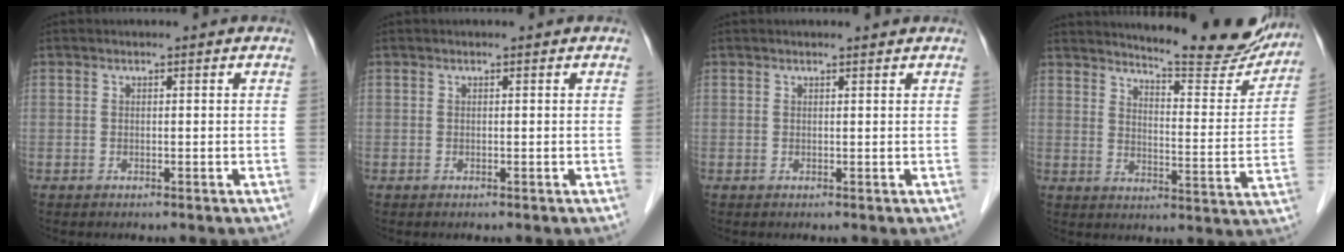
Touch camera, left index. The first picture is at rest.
{"total": 0.0}
{"total": 1.1, "force": [1.1, -0.1, 0.2], "torque": [-0.010, 0.003, 0.016]}
{"total": 17.1, "force": [16.0, 1.7, 5.7], "torque": [-0.077, -0.062, 0.197]}